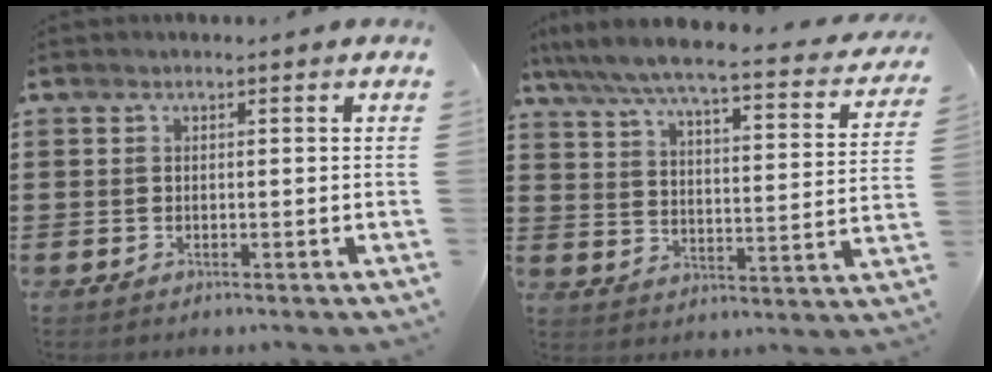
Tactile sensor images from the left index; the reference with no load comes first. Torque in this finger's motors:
{"motor_torque": [2.14, 0.00, 0.53, 0.05]}